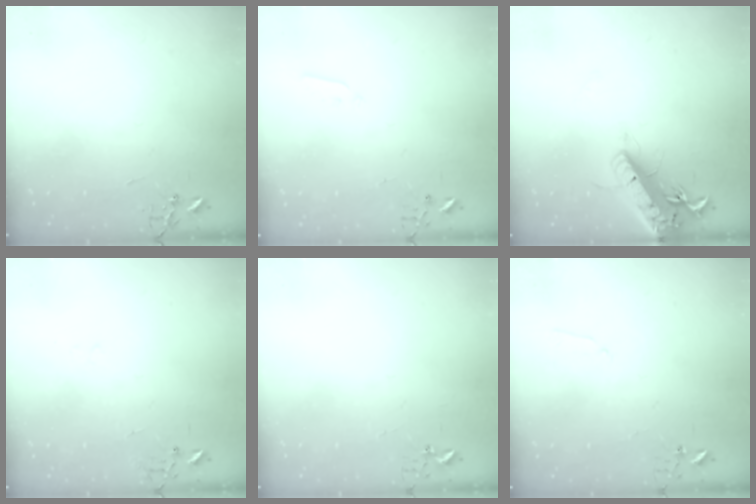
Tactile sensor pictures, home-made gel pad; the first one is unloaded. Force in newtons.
{"total": 2.5, "press": 2.5, "slide": 0.4}
{"total": 18.1, "press": 17.7, "slide": 3.6}
{"total": 8.0, "press": 8.0, "slide": 0.9}
{"total": 2.7, "press": 2.7, "slide": 0.3}
{"total": 5.0, "press": 5.0, "slide": 0.7}